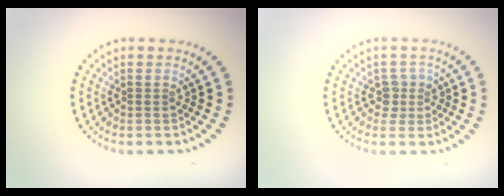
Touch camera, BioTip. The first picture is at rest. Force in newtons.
{"total": 1.8, "press": 1.4, "slide": 1.0}